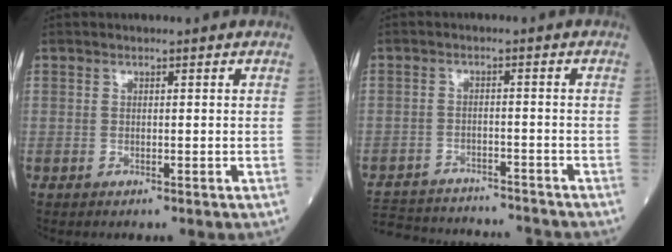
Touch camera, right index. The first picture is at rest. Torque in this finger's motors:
{"motor_torque": [-0.51, -0.60, -0.12, -0.03]}